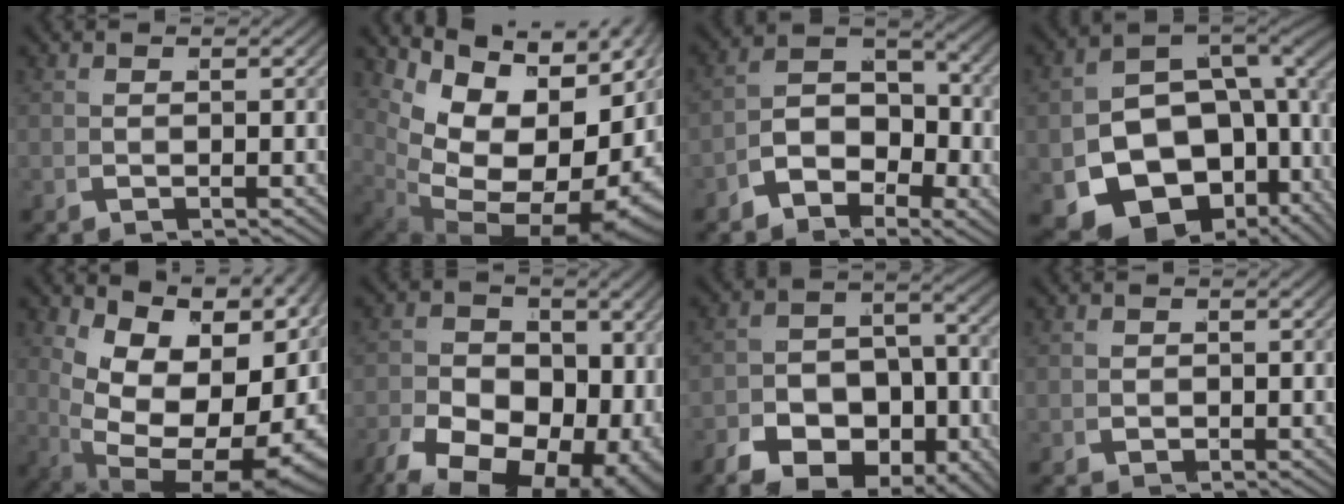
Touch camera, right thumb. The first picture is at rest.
{"total": 19.7, "force": [1.0, 12.8, 14.9], "torque": [-0.261, -0.038, 0.046]}
{"total": 7.2, "force": [-1.2, 5.3, 4.8], "torque": [-0.074, -0.007, -0.029]}
{"total": 20.1, "force": [-4.9, 15.4, 12.1], "torque": [-0.246, -0.076, -0.056]}
{"total": 17.8, "force": [0.6, 11.0, 14.1], "torque": [-0.254, -0.050, 0.044]}
{"total": 15.4, "force": [-4.9, 10.9, 9.7], "torque": [-0.191, -0.077, -0.045]}
{"total": 9.5, "force": [-3.1, 7.0, 5.6], "torque": [-0.087, -0.028, -0.049]}
{"total": 0.7, "force": [0.1, 0.7, -0.1], "torque": [0.002, -0.002, 0.001]}